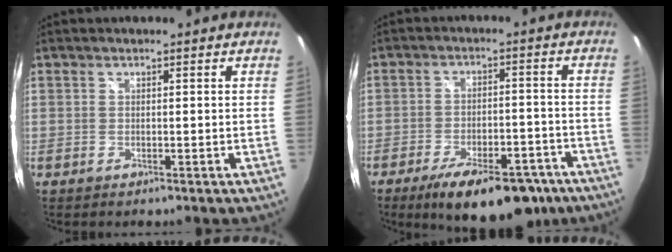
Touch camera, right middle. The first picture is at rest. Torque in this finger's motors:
{"motor_torque": [1.37, -0.77, 0.79, 0.21]}